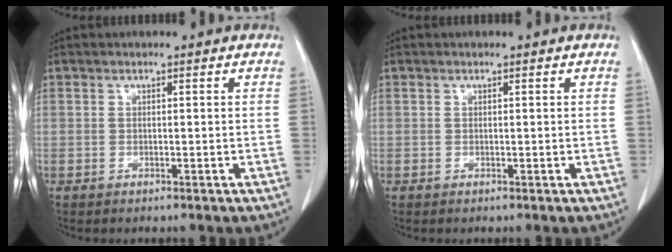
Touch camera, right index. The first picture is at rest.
{"total": 0.0}